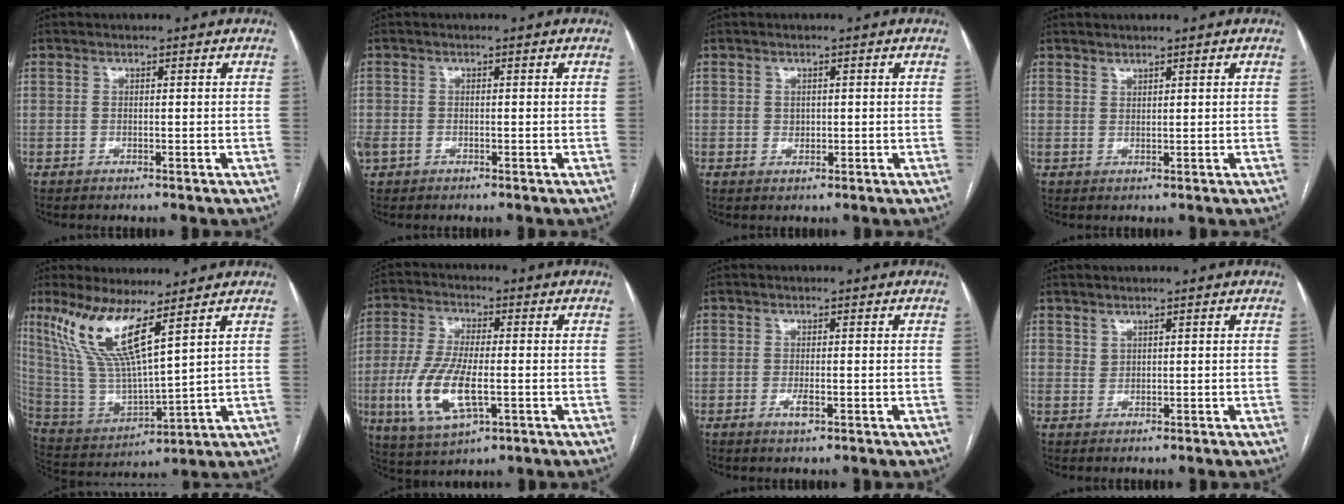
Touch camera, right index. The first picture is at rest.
{"total": 1.8, "force": [-0.7, 1.4, 0.9], "torque": [-0.023, 0.003, -0.011]}
{"total": 1.4, "force": [0.1, 1.2, 0.7], "torque": [-0.010, 0.000, 0.005]}
{"total": 0.9, "force": [0.9, 0.1, 0.2], "torque": [-0.004, -0.005, 0.018]}
{"total": 12.7, "force": [7.6, 1.5, 10.1], "torque": [-0.225, -0.009, 0.159]}
{"total": 11.8, "force": [-2.7, 4.1, 10.7], "torque": [-0.231, -0.007, -0.045]}
{"total": 1.9, "force": [-0.7, 0.5, 1.7], "torque": [-0.034, -0.003, -0.011]}
{"total": 0.6, "force": [0.5, 0.3, 0.1], "torque": [0.001, 0.002, 0.010]}